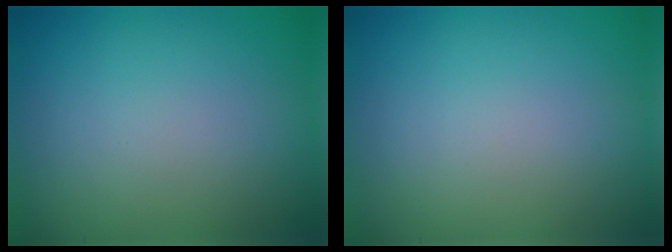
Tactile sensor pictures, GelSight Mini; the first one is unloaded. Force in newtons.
{"total": 0.0}